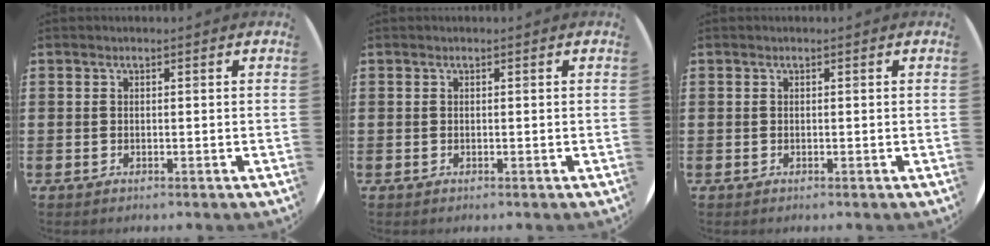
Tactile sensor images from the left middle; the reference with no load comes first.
{"total": 0.0}
{"total": 0.0}